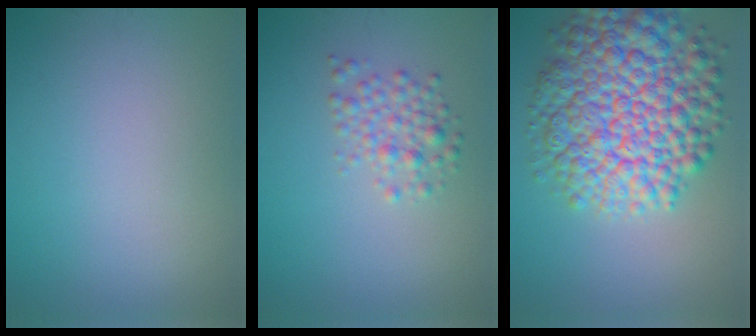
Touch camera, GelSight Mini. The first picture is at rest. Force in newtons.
{"total": 2.3, "press": 2.3, "slide": 0.1}
{"total": 11.7, "press": 11.7, "slide": 0.4}